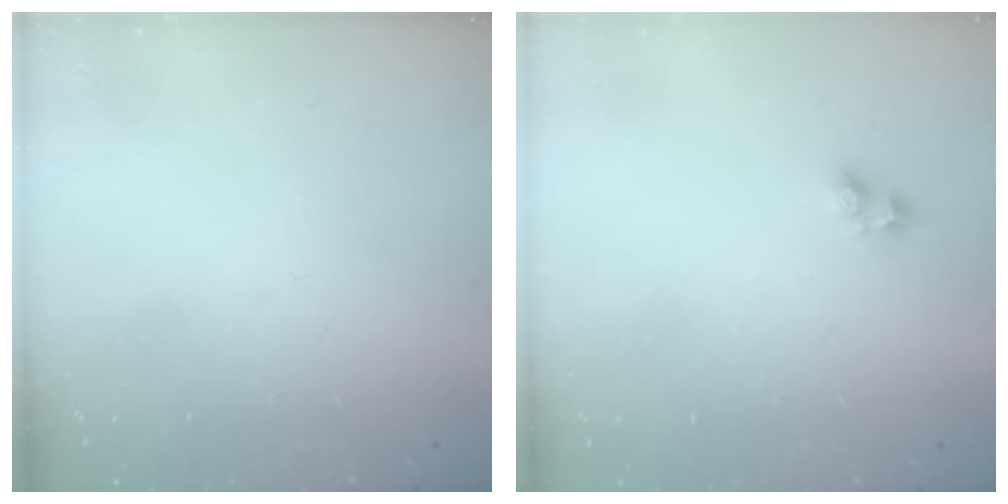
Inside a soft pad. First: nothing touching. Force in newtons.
{"total": 4.5, "press": 4.5, "slide": 0.4}